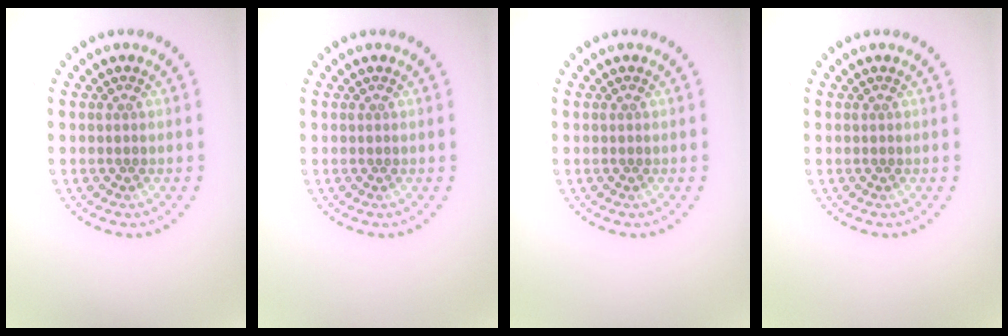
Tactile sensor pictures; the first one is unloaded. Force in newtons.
{"total": 0.0}
{"total": 0.0}
{"total": 0.0}